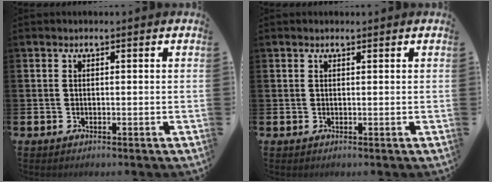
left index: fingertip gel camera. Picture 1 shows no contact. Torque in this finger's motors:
{"motor_torque": [0.81, -1.34, 0.00, 0.02]}